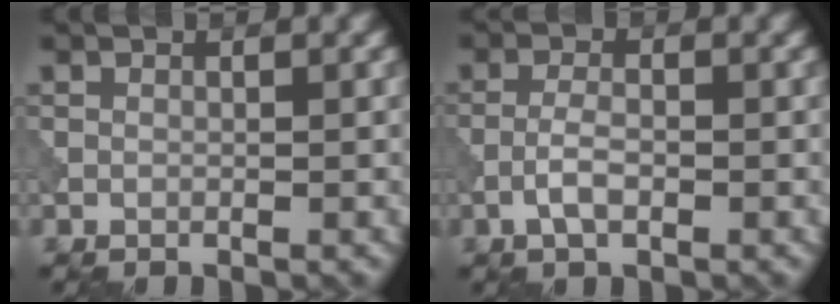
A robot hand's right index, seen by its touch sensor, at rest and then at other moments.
{"total": 2.3, "force": [-0.9, 0.8, 1.9], "torque": [-0.042, 0.005, -0.022]}